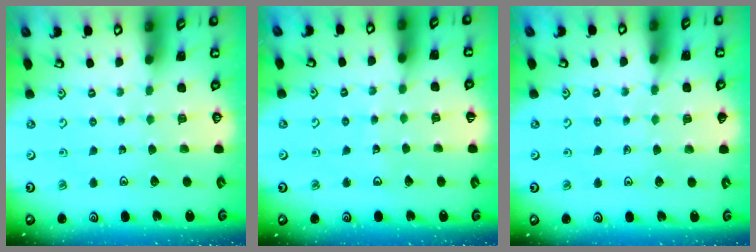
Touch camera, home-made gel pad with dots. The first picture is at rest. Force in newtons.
{"total": 3.4, "press": 3.4, "slide": 0.3}
{"total": 3.9, "press": 3.8, "slide": 0.6}